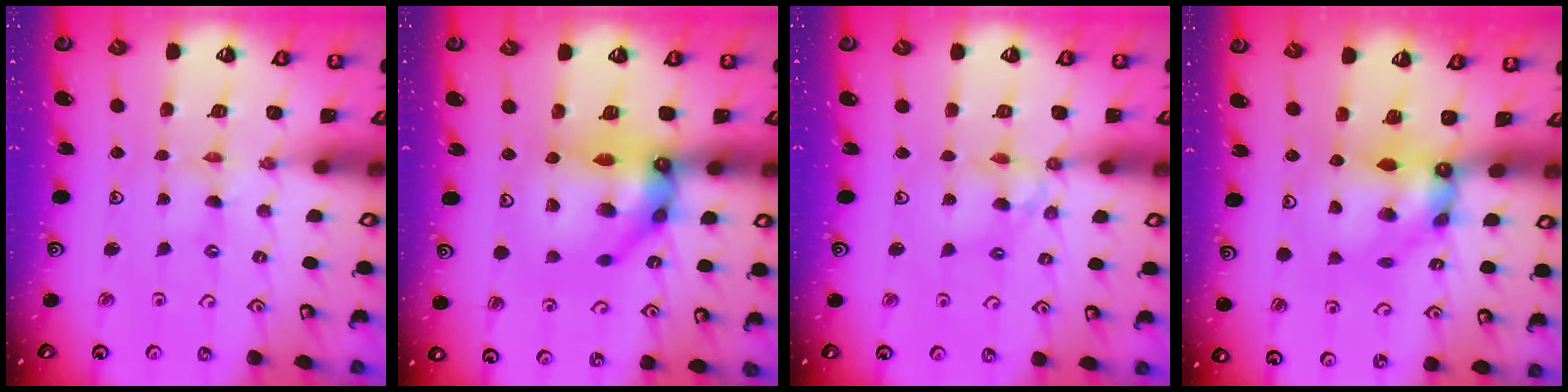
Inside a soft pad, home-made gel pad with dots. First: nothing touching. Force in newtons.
{"total": 16.1, "press": 16.0, "slide": 1.8}
{"total": 8.3, "press": 8.2, "slide": 0.9}
{"total": 8.4, "press": 8.3, "slide": 0.7}